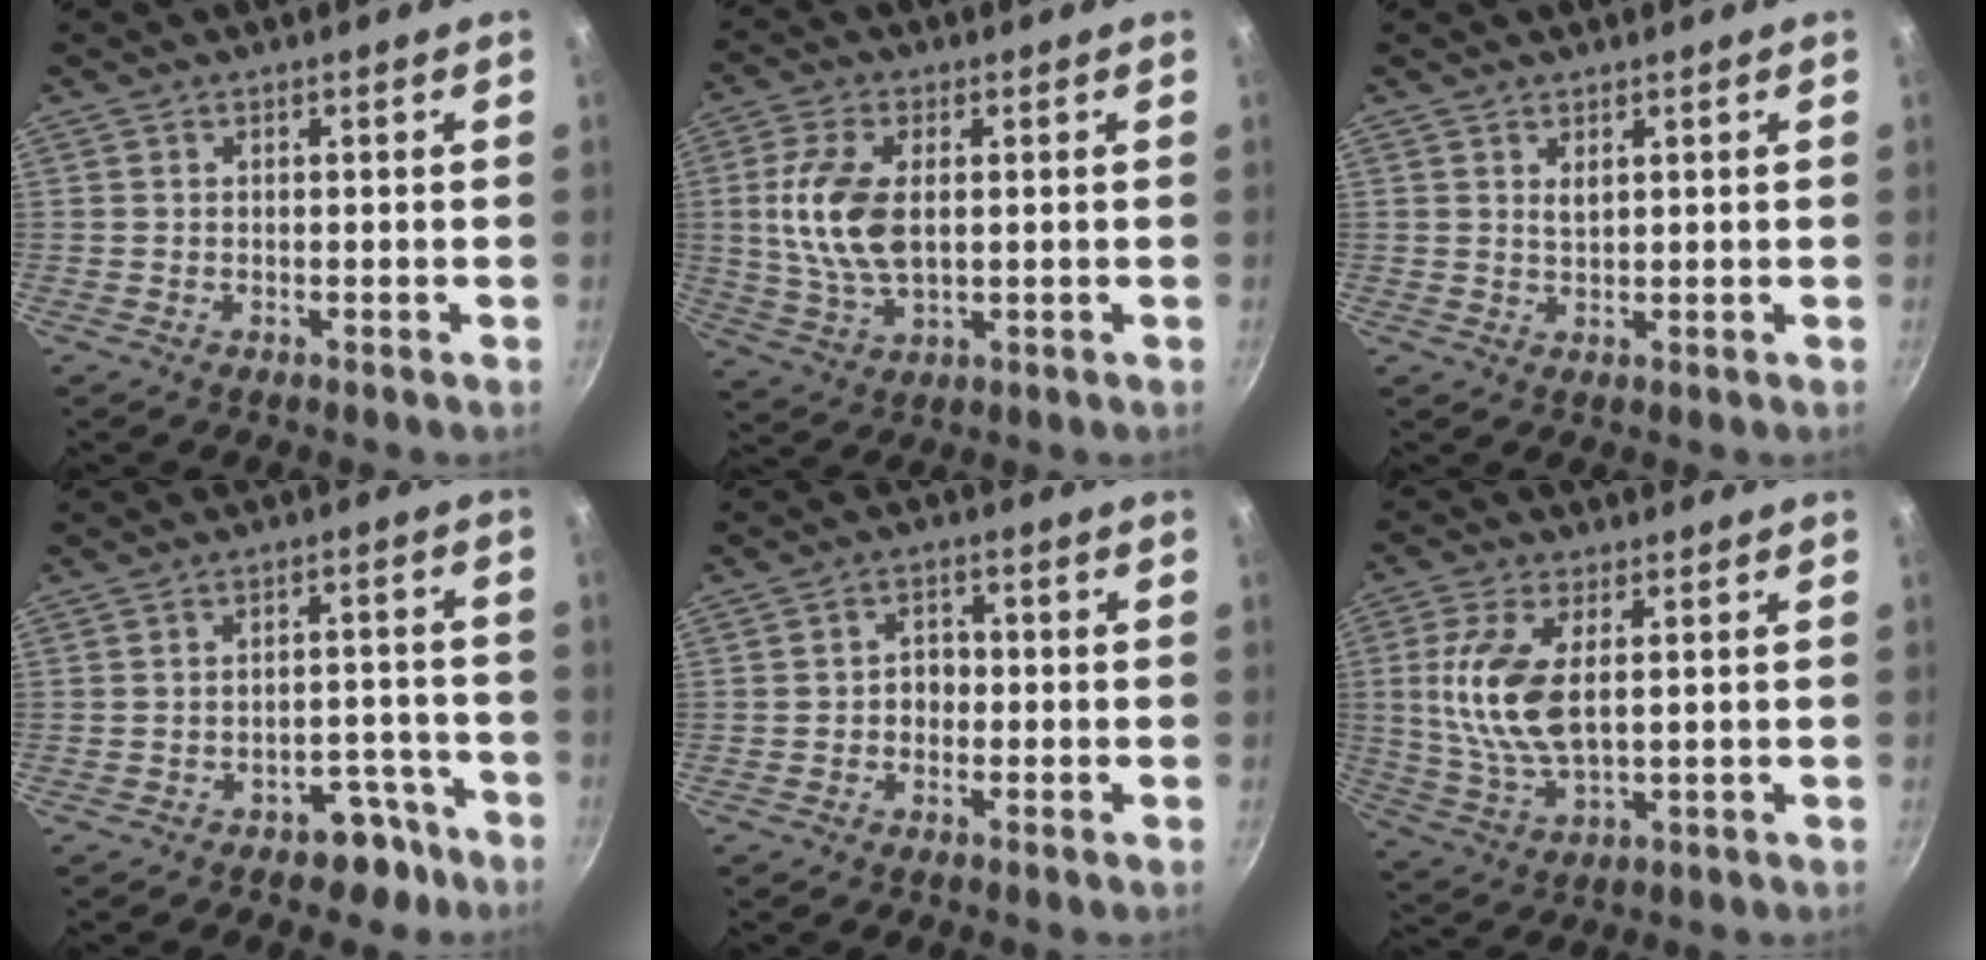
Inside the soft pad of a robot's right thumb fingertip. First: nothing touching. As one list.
[{"total": 11.8, "force": [1.2, 6.4, 9.9], "torque": [-0.209, -0.004, 0.028]}, {"total": 1.6, "force": [0.9, 0.7, 1.2], "torque": [-0.019, -0.009, 0.020]}, {"total": 6.4, "force": [-4.4, 3.9, 2.6], "torque": [-0.010, 0.050, -0.059]}, {"total": 3.4, "force": [-0.6, 2.8, 1.8], "torque": [-0.006, 0.015, -0.019]}, {"total": 12.1, "force": [1.8, 5.7, 10.5], "torque": [-0.230, -0.008, 0.044]}]